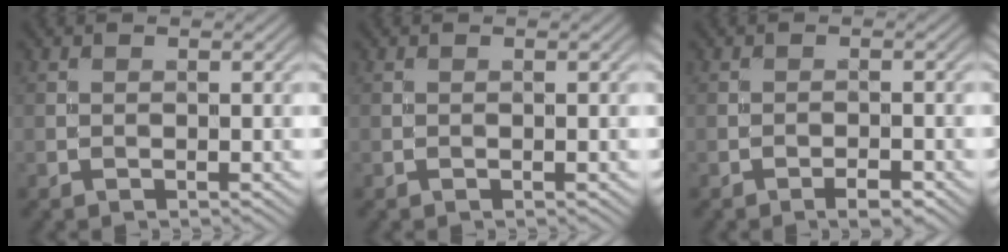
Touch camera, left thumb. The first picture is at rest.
{"total": 0.0}
{"total": 1.9, "force": [-1.3, 0.4, 1.3], "torque": [-0.022, 0.002, -0.024]}